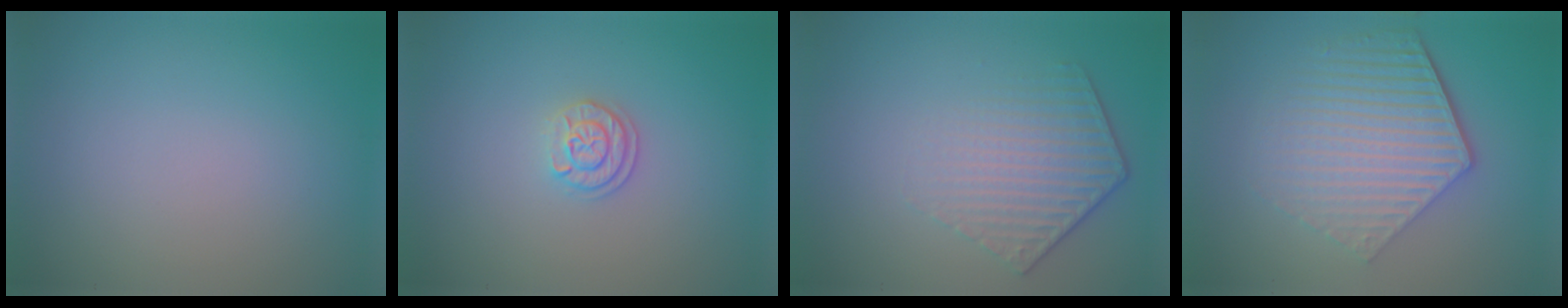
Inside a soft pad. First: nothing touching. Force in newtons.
{"total": 2.0, "press": 1.9, "slide": 0.8}
{"total": 4.4, "press": 3.0, "slide": 3.1}
{"total": 6.3, "press": 4.5, "slide": 4.4}